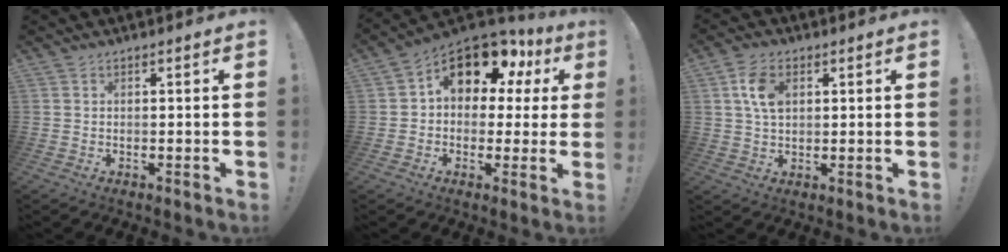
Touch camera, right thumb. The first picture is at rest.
{"total": 12.5, "force": [7.1, 6.7, 7.8], "torque": [-0.132, -0.045, 0.124]}
{"total": 8.3, "force": [2.4, 5.3, 5.9], "torque": [-0.110, 0.006, 0.048]}